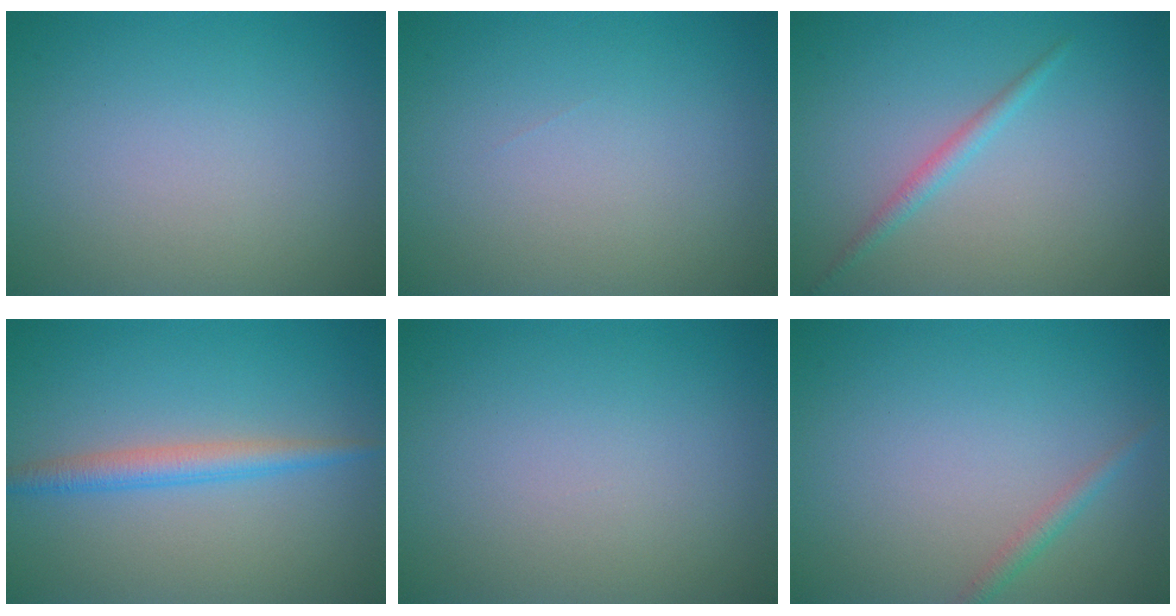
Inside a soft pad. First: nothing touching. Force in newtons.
{"total": 0.0}
{"total": 1.3, "press": 1.3, "slide": 0.1}
{"total": 2.6, "press": 2.6, "slide": 0.0}
{"total": 0.0}
{"total": 1.2, "press": 1.2, "slide": 0.0}